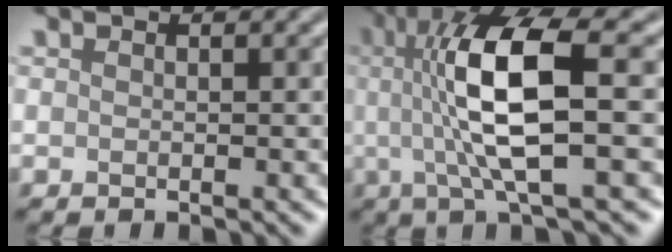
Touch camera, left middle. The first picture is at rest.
{"total": 9.8, "force": [0.9, 2.5, 9.4], "torque": [-0.170, 0.006, 0.020]}